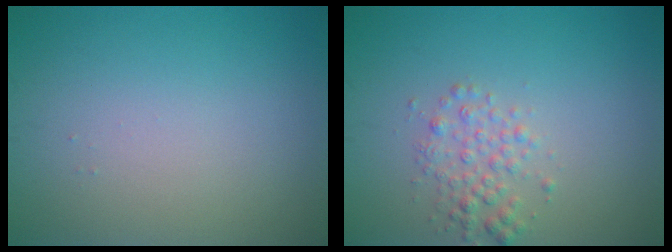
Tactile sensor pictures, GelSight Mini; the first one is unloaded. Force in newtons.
{"total": 2.2, "press": 2.2, "slide": 0.0}